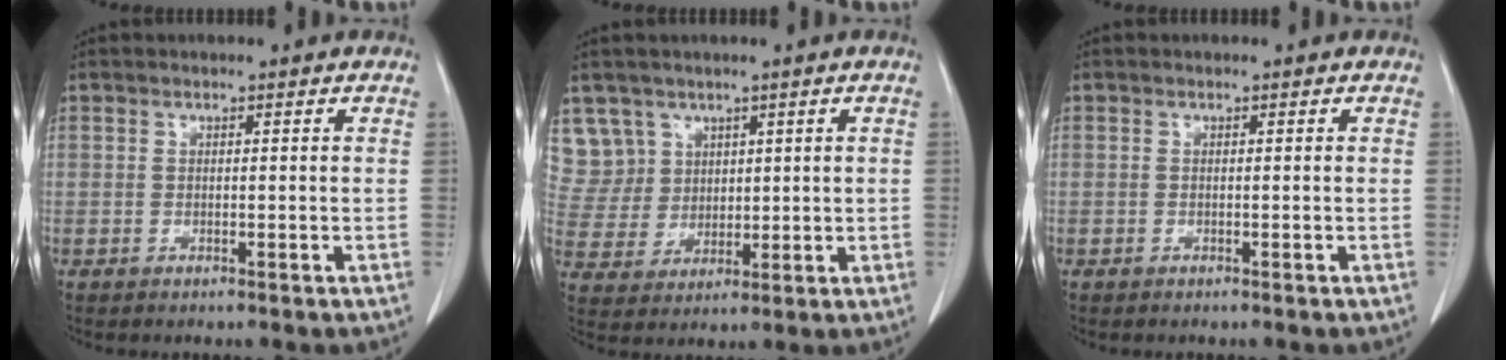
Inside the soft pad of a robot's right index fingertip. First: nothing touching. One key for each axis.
{"total": 7.7, "fx": 4.6, "fy": 6.2, "fz": -0.2, "tx": 0.005, "ty": 0.014, "tz": 0.104}
{"total": 0.0}